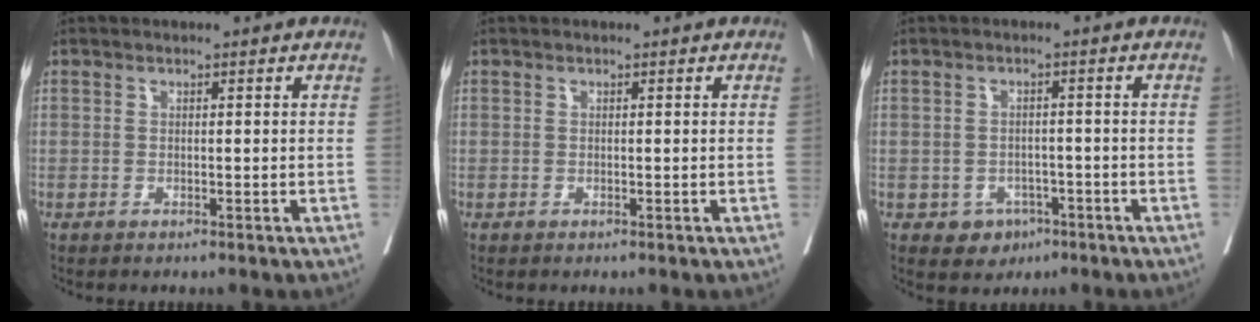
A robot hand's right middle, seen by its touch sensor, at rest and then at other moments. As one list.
[{"total": 0.0}, {"total": 3.6, "force": [-1.8, 3.0, 0.9], "torque": [-0.004, 0.009, -0.017]}]